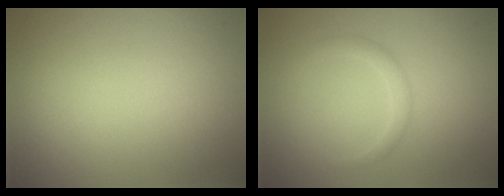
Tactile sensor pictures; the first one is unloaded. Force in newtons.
{"total": 1.4, "press": 1.4, "slide": 0.0}